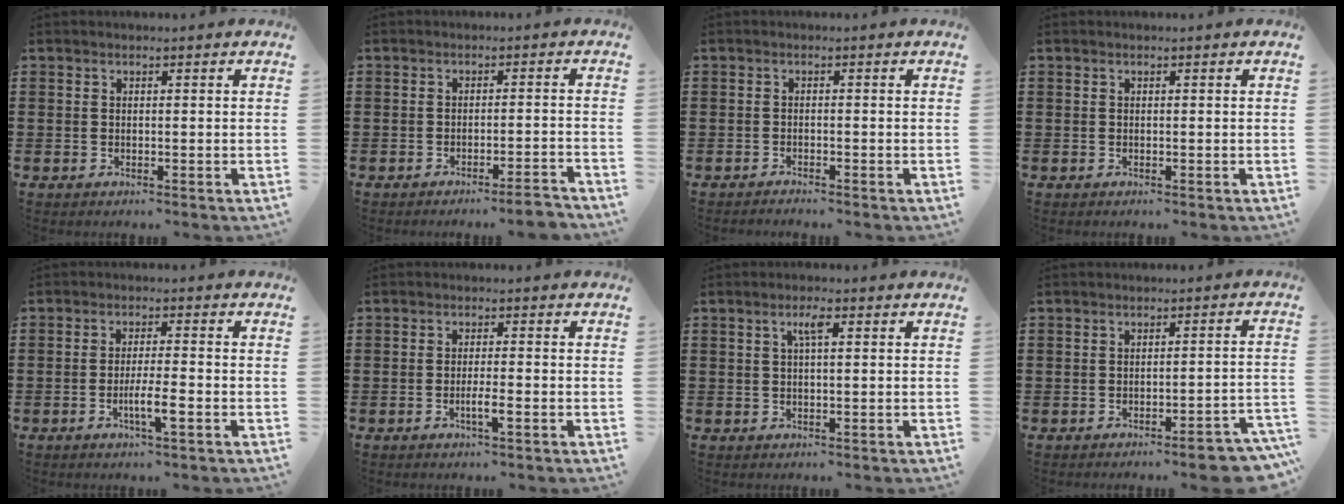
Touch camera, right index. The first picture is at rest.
{"total": 3.1, "force": [-2.7, -0.3, 1.6], "torque": [-0.027, -0.006, -0.051]}
{"total": 1.0, "force": [-1.0, 0.0, 0.0], "torque": [-0.003, 0.001, -0.020]}
{"total": 0.0}
{"total": 4.5, "force": [-1.9, 0.3, 4.1], "torque": [-0.068, -0.004, -0.033]}
{"total": 2.8, "force": [-1.2, 0.2, 2.5], "torque": [-0.042, -0.001, -0.022]}
{"total": 2.5, "force": [0.9, 0.6, 2.3], "torque": [-0.048, 0.008, 0.012]}
{"total": 4.2, "force": [-3.7, 0.4, 1.9], "torque": [-0.030, -0.004, -0.071]}